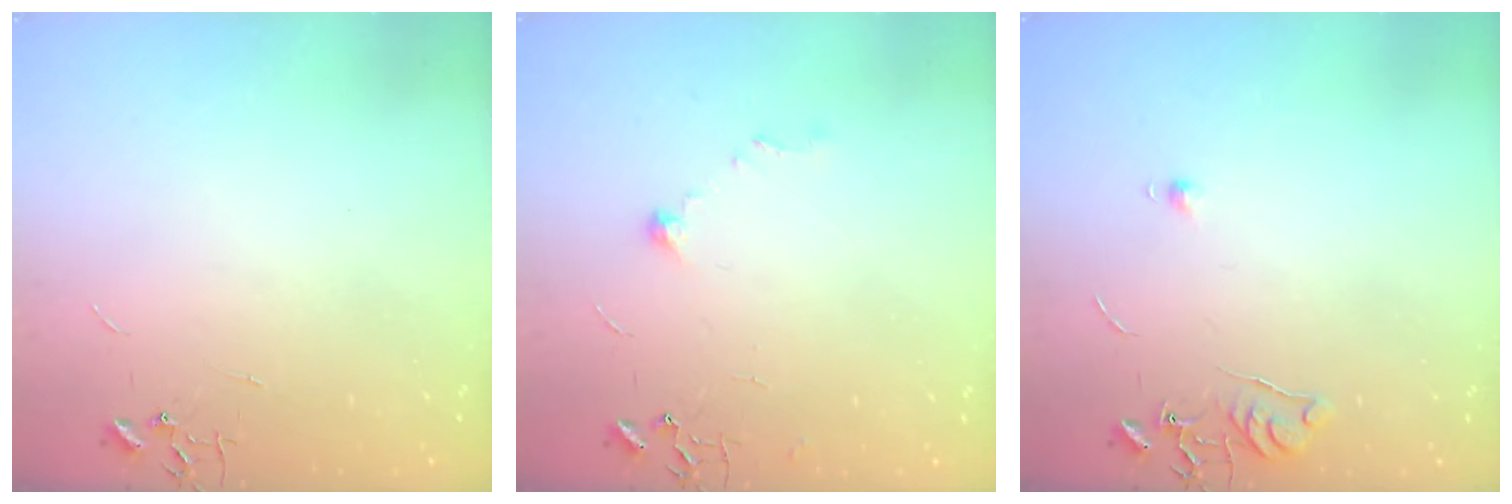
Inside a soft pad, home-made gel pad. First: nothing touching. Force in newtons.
{"total": 7.8, "press": 7.6, "slide": 1.5}
{"total": 6.2, "press": 6.1, "slide": 0.7}